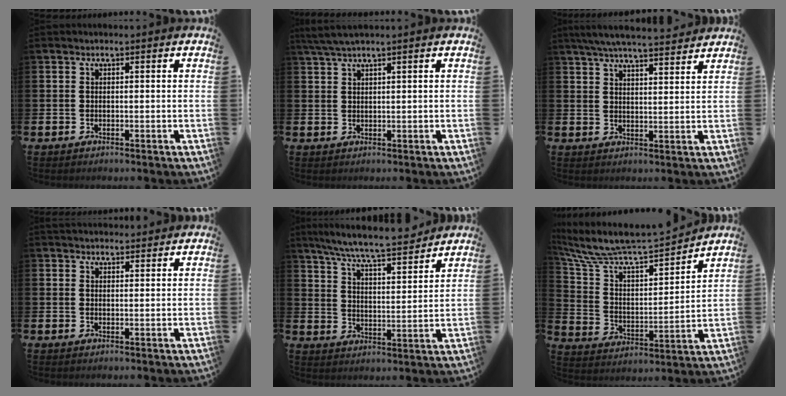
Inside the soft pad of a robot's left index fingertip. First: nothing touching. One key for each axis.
{"total": 2.6, "fx": 2.2, "fy": 0.0, "fz": 1.5, "tx": -0.037, "ty": 0.001, "tz": 0.040}
{"total": 6.4, "fx": 6.0, "fy": 0.5, "fz": 2.1, "tx": -0.053, "ty": -0.026, "tz": 0.108}
{"total": 2.3, "fx": 2.2, "fy": 0.7, "fz": 0.0, "tx": 0.002, "ty": -0.008, "tz": 0.040}
{"total": 8.2, "fx": 7.7, "fy": 0.4, "fz": 2.9, "tx": -0.085, "ty": -0.051, "tz": 0.135}
{"total": 8.7, "fx": 8.1, "fy": 1.9, "fz": 2.5, "tx": -0.101, "ty": -0.068, "tz": 0.133}